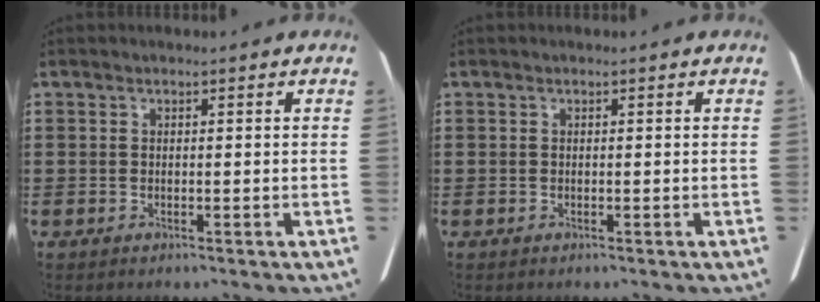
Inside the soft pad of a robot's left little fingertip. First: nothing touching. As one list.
[{"total": 0.0}]